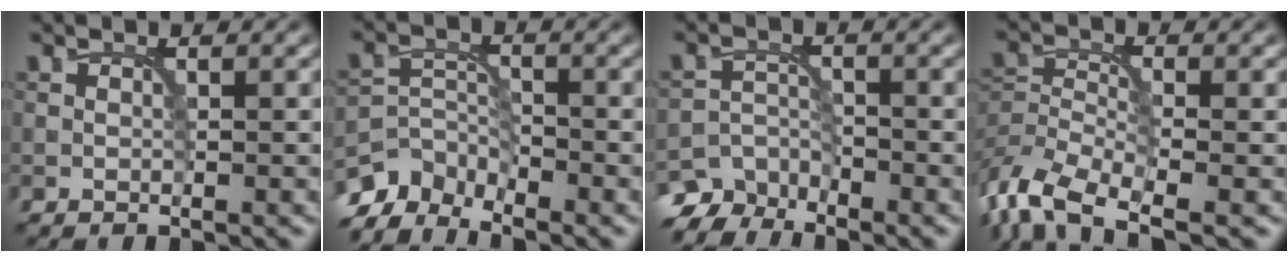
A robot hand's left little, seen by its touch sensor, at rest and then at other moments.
{"total": 4.3, "force": [-4.0, 1.4, 0.9], "torque": [-0.015, -0.005, -0.087]}
{"total": 4.0, "force": [-3.6, 1.6, 0.5], "torque": [0.000, -0.007, -0.069]}
{"total": 6.9, "force": [-4.9, 2.6, 4.1], "torque": [-0.089, -0.008, -0.105]}